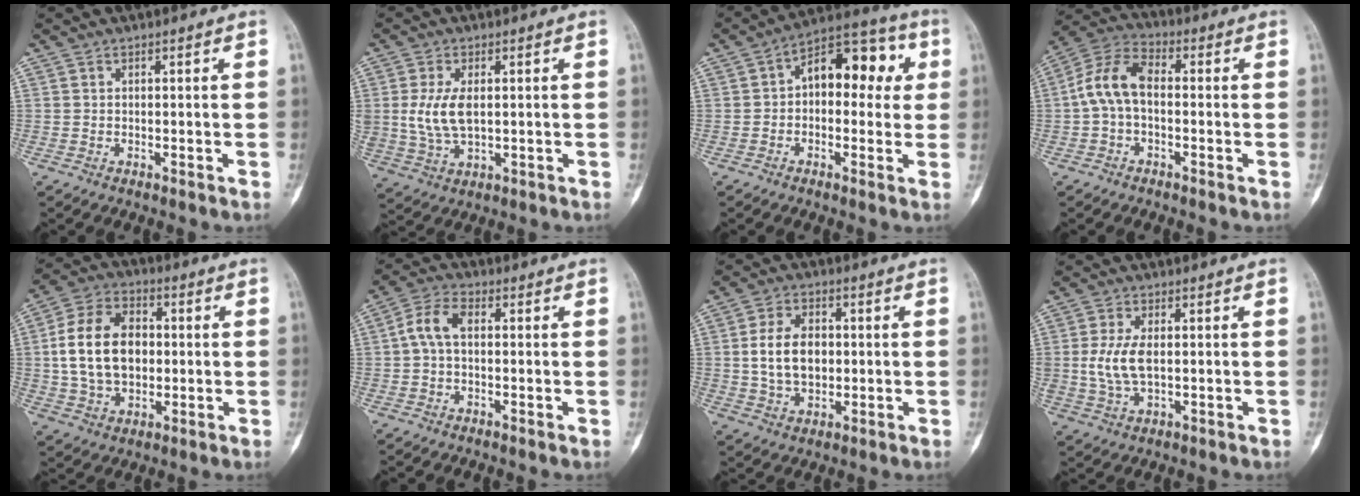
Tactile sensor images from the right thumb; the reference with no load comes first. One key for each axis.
{"total": 7.9, "fx": 0.9, "fy": 4.2, "fz": 6.6, "tx": -0.142, "ty": -0.007, "tz": 0.026}
{"total": 13.8, "fx": 2.1, "fy": 8.3, "fz": 10.9, "tx": -0.106, "ty": 0.038, "tz": 0.018}
{"total": 9.1, "fx": -0.6, "fy": 5.4, "fz": 7.4, "tx": -0.146, "ty": 0.030, "tz": -0.023}
{"total": 15.6, "fx": 0.7, "fy": 10.7, "fz": 11.3, "tx": -0.187, "ty": 0.019, "tz": 0.012}
{"total": 5.9, "fx": 0.2, "fy": 3.5, "fz": 4.7, "tx": -0.093, "ty": 0.019, "tz": -0.005}
{"total": 9.4, "fx": 0.3, "fy": 6.3, "fz": 7.0, "tx": -0.112, "ty": 0.007, "tz": 0.008}
{"total": 7.2, "fx": 0.3, "fy": 3.7, "fz": 6.1, "tx": -0.136, "ty": -0.003, "tz": 0.010}